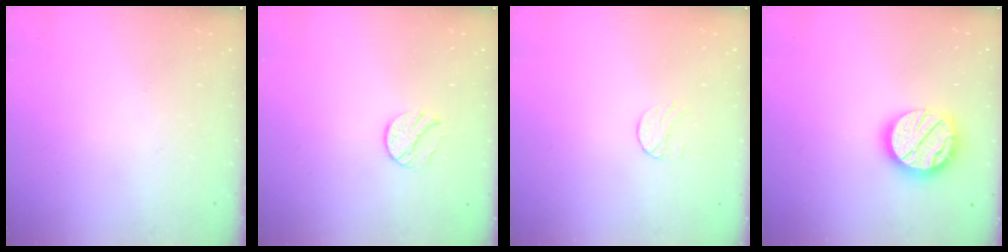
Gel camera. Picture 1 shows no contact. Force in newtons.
{"total": 9.4, "press": 9.4, "slide": 0.5}
{"total": 6.0, "press": 5.9, "slide": 0.6}
{"total": 17.2, "press": 17.1, "slide": 1.5}